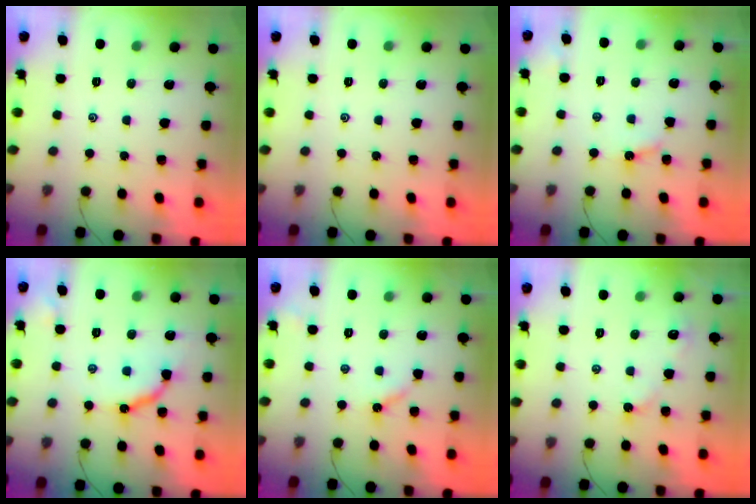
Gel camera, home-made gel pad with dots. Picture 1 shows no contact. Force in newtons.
{"total": 0.0}
{"total": 3.3, "press": 3.3, "slide": 0.1}
{"total": 9.3, "press": 9.3, "slide": 0.1}
{"total": 3.6, "press": 3.6, "slide": 0.3}
{"total": 3.5, "press": 3.4, "slide": 0.3}